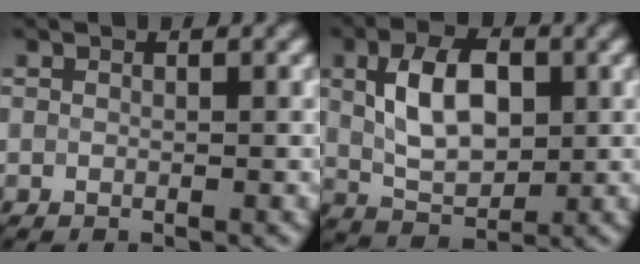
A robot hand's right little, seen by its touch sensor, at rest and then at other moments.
{"total": 6.3, "force": [1.2, 3.6, 5.0], "torque": [-0.097, 0.007, 0.023]}